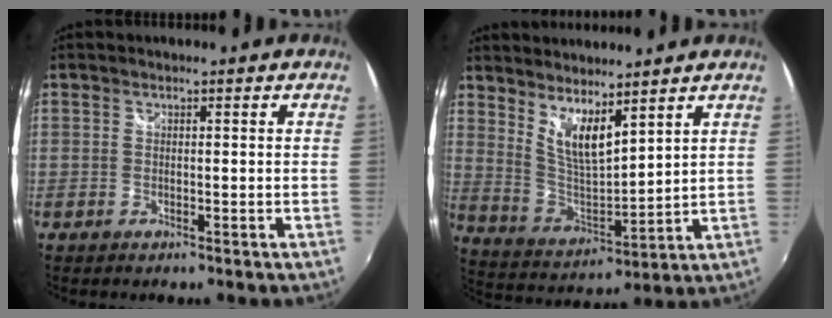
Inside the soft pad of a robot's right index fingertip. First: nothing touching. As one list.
[{"total": 9.3, "force": [6.6, 2.4, 6.2], "torque": [-0.111, -0.014, 0.129]}]